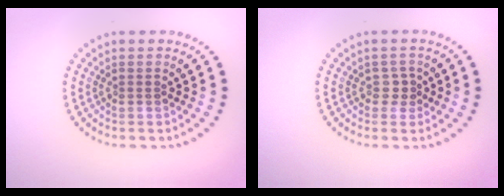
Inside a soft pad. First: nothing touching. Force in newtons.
{"total": 1.1, "press": 0.9, "slide": 0.6}